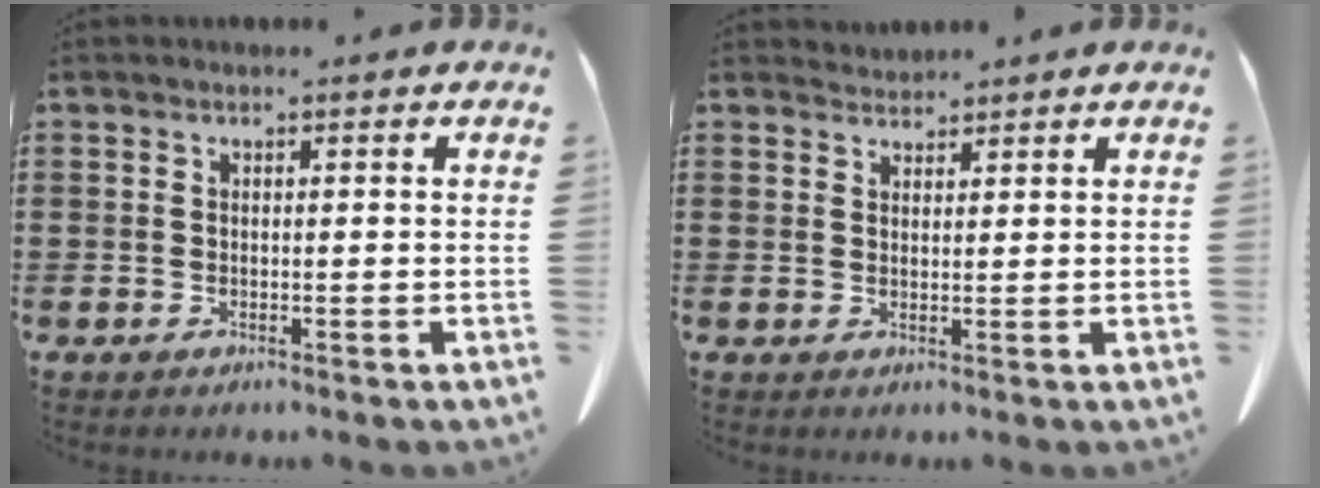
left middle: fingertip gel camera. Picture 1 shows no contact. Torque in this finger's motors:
{"motor_torque": [0.03, 0.00, -0.13, -0.02]}